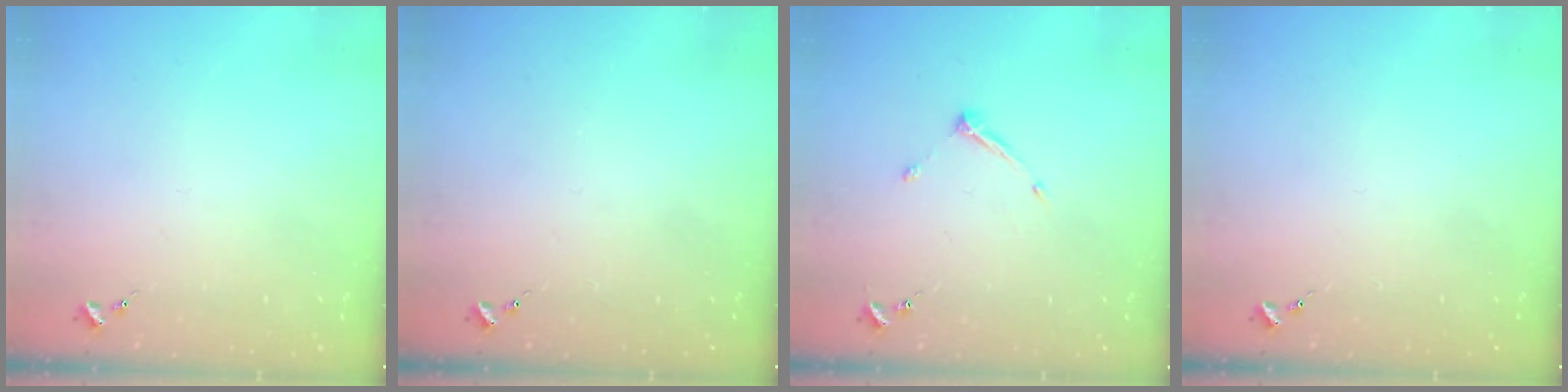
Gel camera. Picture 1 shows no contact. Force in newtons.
{"total": 0.0}
{"total": 5.9, "press": 5.9, "slide": 0.6}
{"total": 0.0}